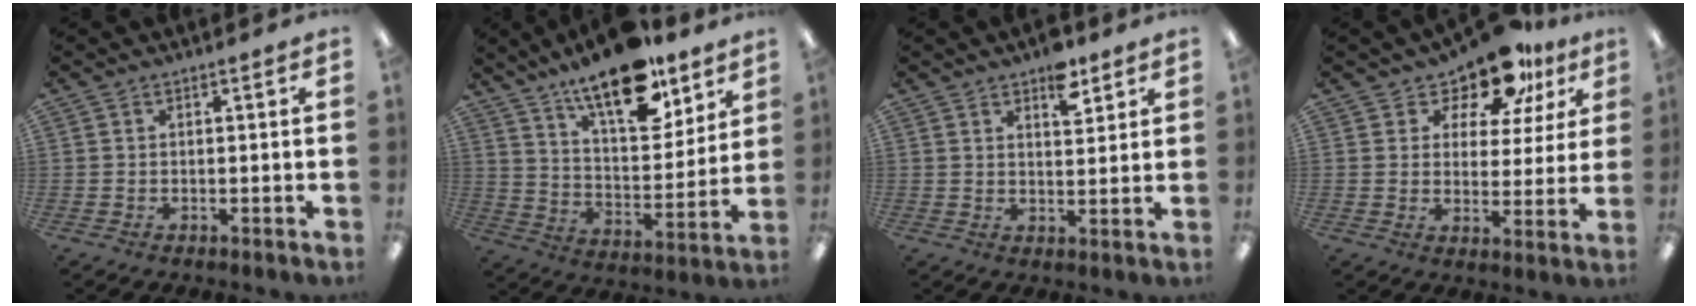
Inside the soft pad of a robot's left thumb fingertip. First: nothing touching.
{"total": 18.4, "force": [13.9, 6.9, 9.9], "torque": [-0.160, -0.086, 0.237]}
{"total": 7.3, "force": [4.7, 3.4, 4.4], "torque": [-0.041, -0.027, 0.075]}
{"total": 12.4, "force": [9.9, 5.4, 5.0], "torque": [-0.088, -0.064, 0.179]}